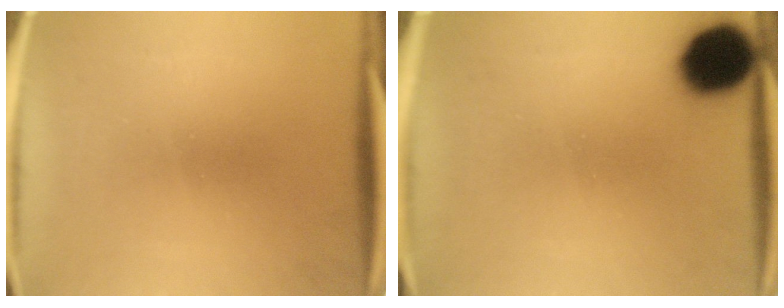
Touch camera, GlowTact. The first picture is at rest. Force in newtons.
{"total": 13.4}